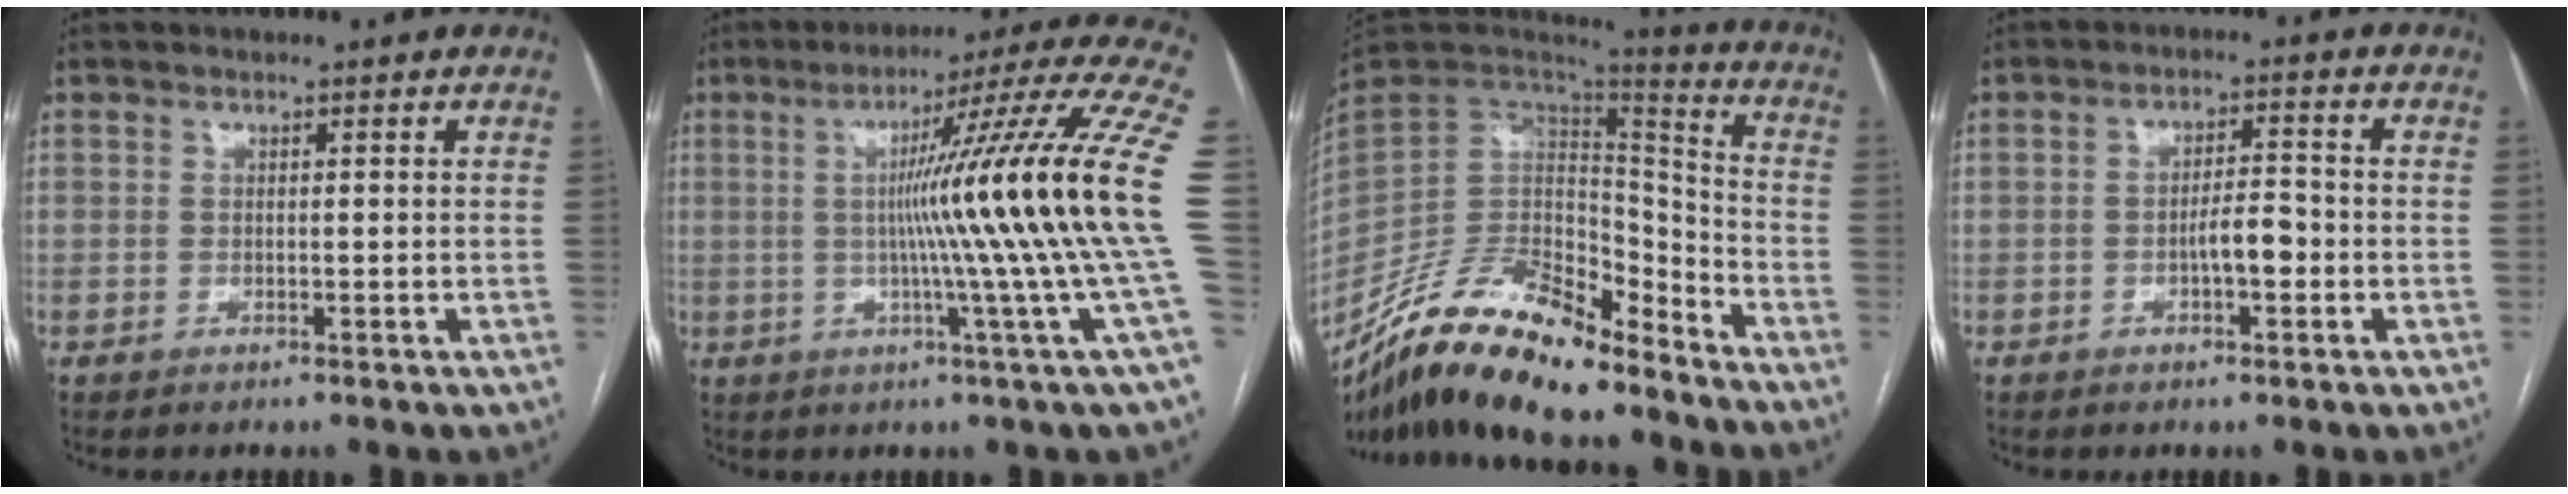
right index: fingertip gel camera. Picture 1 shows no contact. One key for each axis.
{"total": 21.3, "fx": -0.1, "fy": -3.5, "fz": 21.0, "tx": -0.240, "ty": 0.007, "tz": -0.022}
{"total": 21.3, "fx": -17.0, "fy": 6.8, "fz": 10.9, "tx": -0.213, "ty": 0.011, "tz": -0.308}
{"total": 4.2, "fx": -1.3, "fy": 1.2, "fz": 3.8, "tx": -0.064, "ty": 0.009, "tz": -0.020}